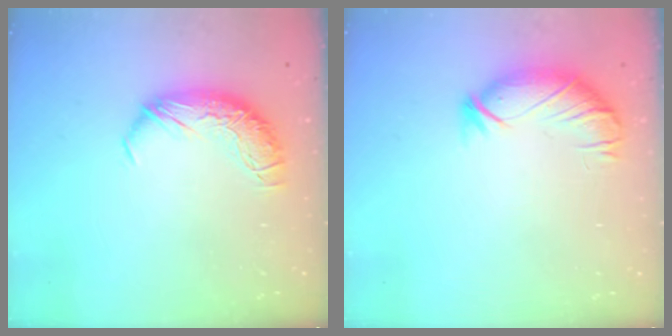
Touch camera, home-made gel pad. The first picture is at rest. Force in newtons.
{"total": 3.4, "press": 3.0, "slide": 1.6}